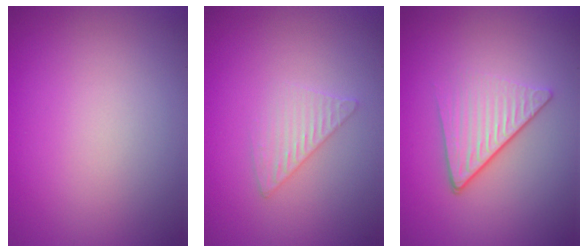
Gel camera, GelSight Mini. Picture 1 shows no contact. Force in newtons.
{"total": 2.0, "press": 2.0, "slide": 0.2}
{"total": 4.1, "press": 2.9, "slide": 2.9}